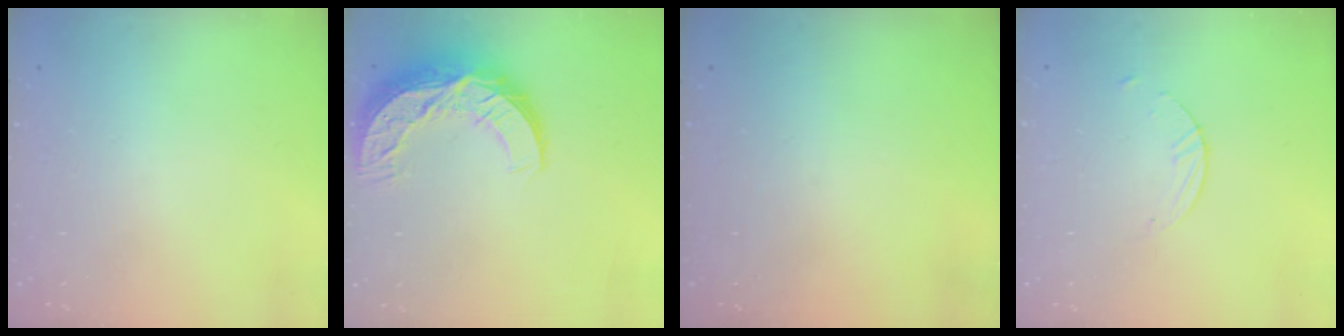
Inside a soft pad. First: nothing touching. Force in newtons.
{"total": 13.5, "press": 13.5, "slide": 0.8}
{"total": 0.0}
{"total": 2.1, "press": 2.1, "slide": 0.2}